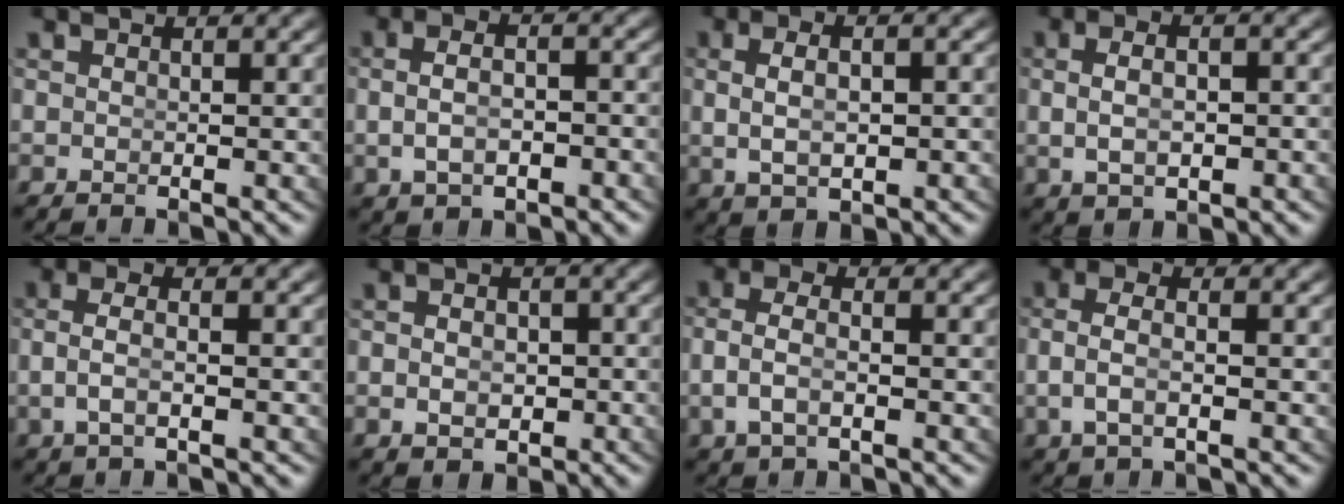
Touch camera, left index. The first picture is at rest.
{"total": 3.2, "force": [-1.0, 1.7, 2.6], "torque": [-0.043, -0.007, -0.007]}
{"total": 3.6, "force": [0.0, 1.7, 3.2], "torque": [-0.059, -0.004, 0.012]}
{"total": 3.0, "force": [-0.4, 1.4, 2.6], "torque": [-0.047, -0.005, 0.004]}
{"total": 3.0, "force": [-0.6, 1.2, 2.7], "torque": [-0.061, -0.011, -0.005]}
{"total": 2.5, "force": [-1.1, 1.6, 1.6], "torque": [-0.021, -0.013, -0.010]}
{"total": 3.3, "force": [-0.8, 1.9, 2.6], "torque": [-0.067, -0.015, -0.004]}
{"total": 3.3, "force": [-0.6, 1.6, 2.7], "torque": [-0.066, -0.012, -0.004]}